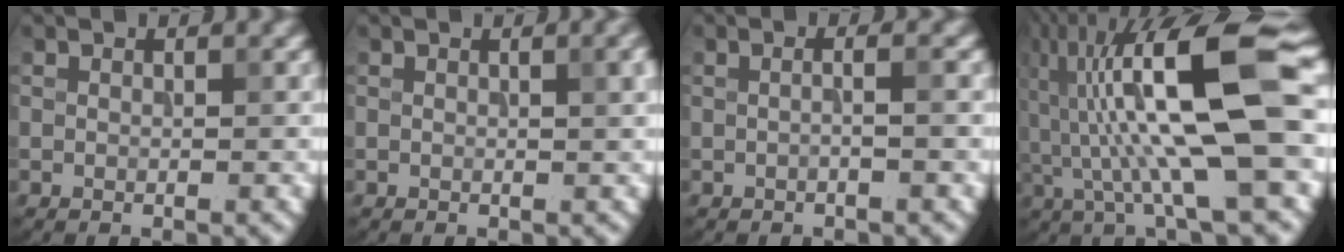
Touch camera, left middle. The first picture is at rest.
{"total": 2.6, "force": [0.8, 0.8, 2.3], "torque": [-0.019, 0.009, 0.008]}
{"total": 1.5, "force": [-0.1, 0.5, 1.4], "torque": [-0.010, -0.006, -0.012]}
{"total": 13.2, "force": [0.2, 3.1, 12.9], "torque": [-0.236, 0.025, -0.001]}